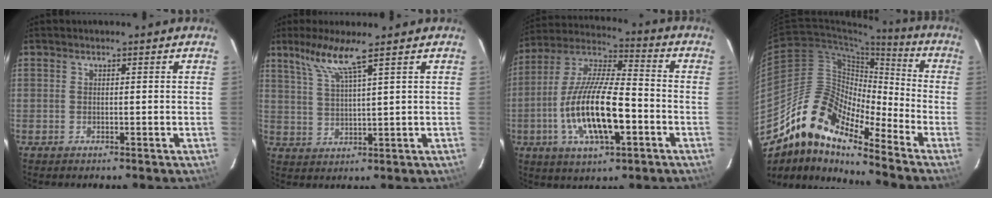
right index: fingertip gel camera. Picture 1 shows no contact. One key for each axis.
{"total": 6.3, "fx": 4.4, "fy": -0.6, "fz": 4.5, "tx": -0.090, "ty": 0.000, "tz": 0.091}
{"total": 18.0, "fx": -5.2, "fy": 5.6, "fz": 16.3, "tx": -0.324, "ty": -0.007, "tz": -0.096}
{"total": 15.0, "fx": -11.9, "fy": 3.9, "fz": 8.1, "tx": -0.127, "ty": 0.001, "tz": -0.242}